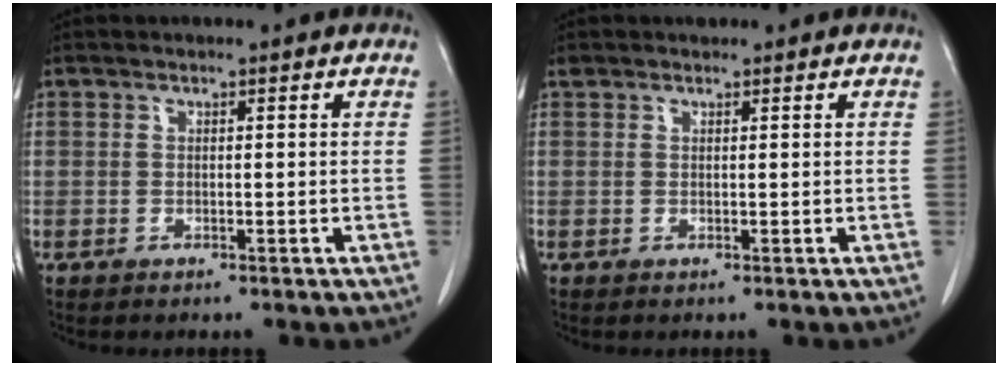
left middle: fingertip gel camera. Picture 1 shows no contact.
{"total": 0.8, "force": [0.7, 0.4, 0.0], "torque": [-0.009, 0.013, 0.015]}